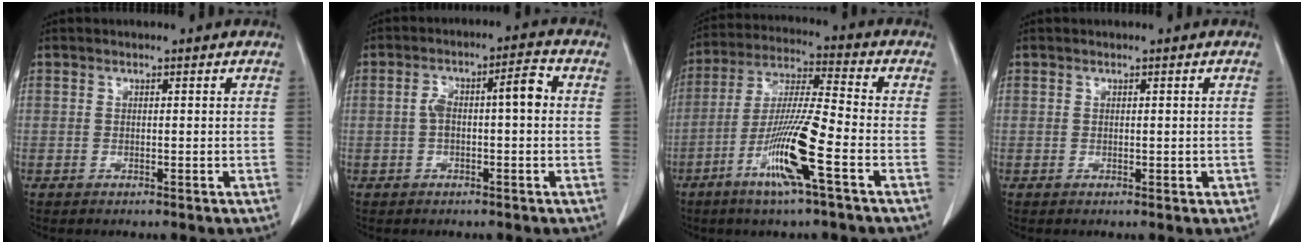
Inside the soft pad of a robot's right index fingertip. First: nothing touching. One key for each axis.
{"total": 6.1, "fx": 0.2, "fy": 1.5, "fz": 5.9, "tx": -0.109, "ty": 0.032, "tz": 0.004}
{"total": 12.8, "fx": -5.4, "fy": -0.2, "fz": 11.6, "tx": -0.231, "ty": -0.012, "tz": -0.107}
{"total": 1.0, "fx": 0.0, "fy": 0.6, "fz": 0.8, "tx": -0.012, "ty": 0.001, "tz": 0.003}